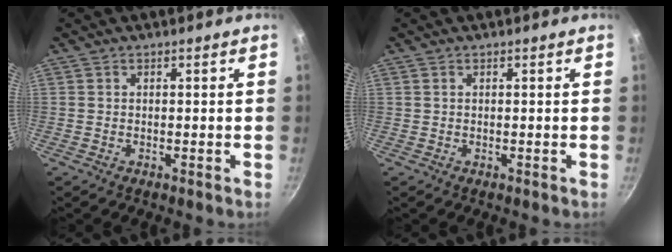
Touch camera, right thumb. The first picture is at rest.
{"total": 0.0}